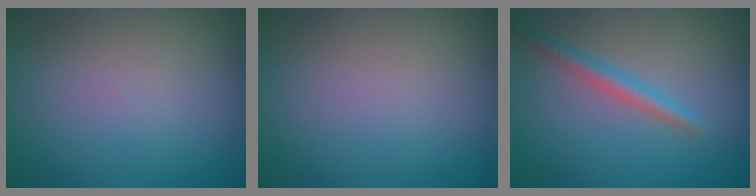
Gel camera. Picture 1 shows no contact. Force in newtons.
{"total": 0.0}
{"total": 2.2, "press": 2.2, "slide": 0.0}